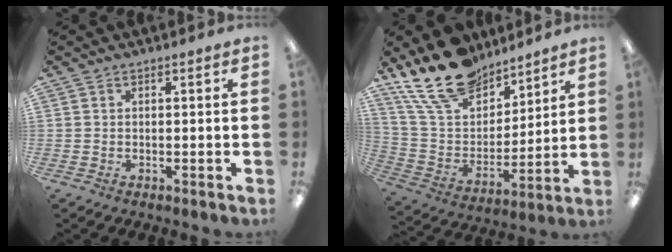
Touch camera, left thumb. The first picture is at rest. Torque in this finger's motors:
{"motor_torque": [1.14, -0.17, 1.26, -1.52, 0.28]}